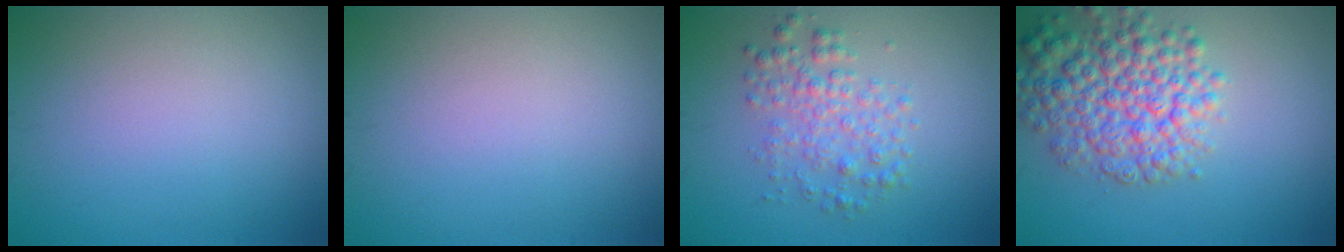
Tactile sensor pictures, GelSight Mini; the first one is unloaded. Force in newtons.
{"total": 0.0}
{"total": 3.1, "press": 3.1, "slide": 0.0}
{"total": 6.7, "press": 6.7, "slide": 0.3}